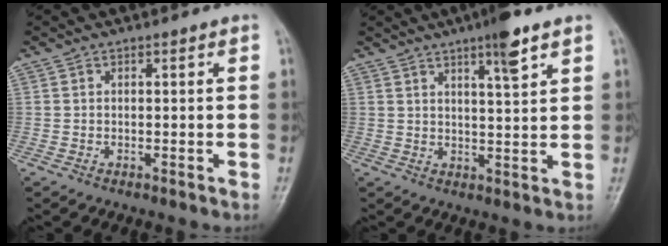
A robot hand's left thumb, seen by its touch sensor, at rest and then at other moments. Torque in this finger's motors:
{"motor_torque": [1.19, 0.71, 0.53, -0.64, 0.16]}